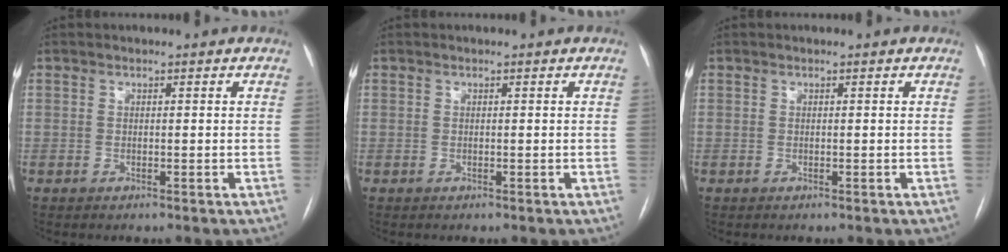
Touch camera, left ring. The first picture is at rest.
{"total": 0.0}
{"total": 0.0}